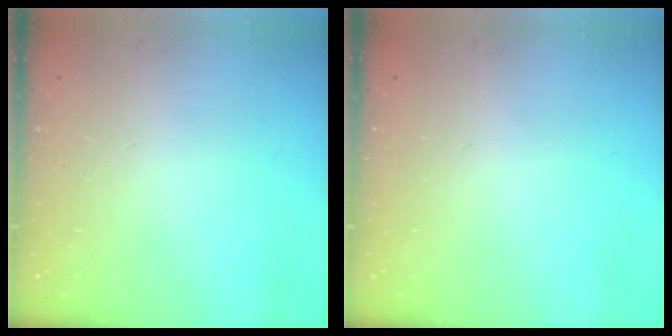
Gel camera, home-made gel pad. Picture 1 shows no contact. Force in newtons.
{"total": 0.0}